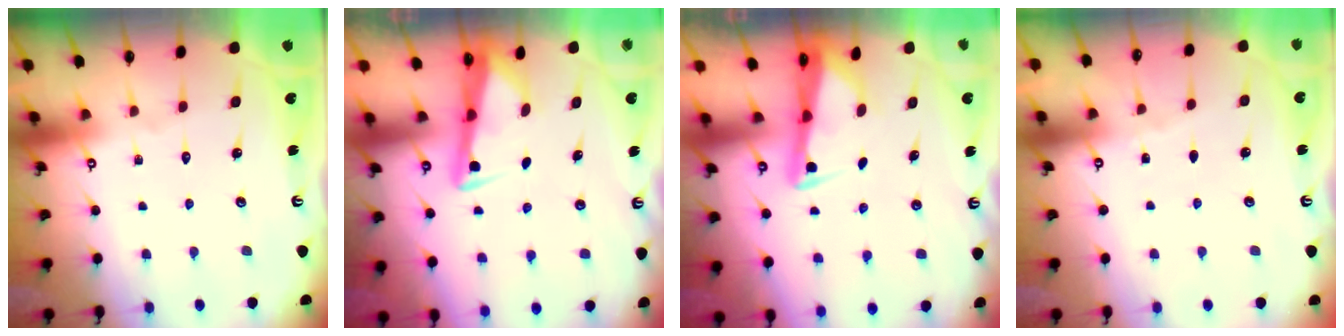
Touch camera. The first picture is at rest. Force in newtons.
{"total": 3.4, "press": 3.4, "slide": 0.4}
{"total": 2.5, "press": 2.5, "slide": 0.5}
{"total": 2.1, "press": 2.1, "slide": 0.4}